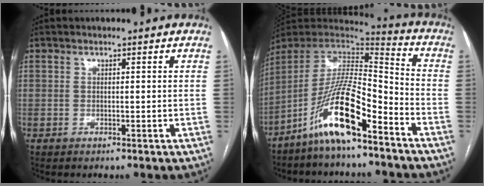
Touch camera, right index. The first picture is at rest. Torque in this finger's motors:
{"motor_torque": [1.99, -0.15, 1.05, 0.21]}